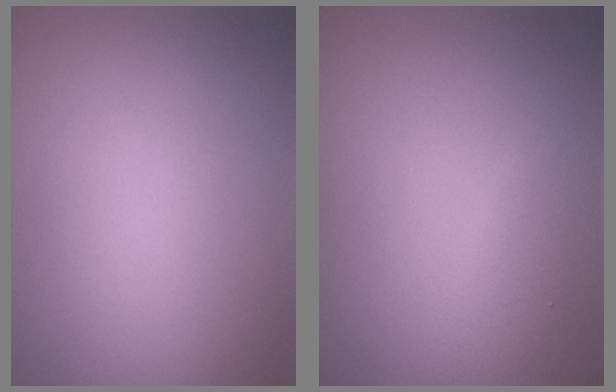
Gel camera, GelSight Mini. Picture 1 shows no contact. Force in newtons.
{"total": 1.5, "press": 1.5, "slide": 0.1}